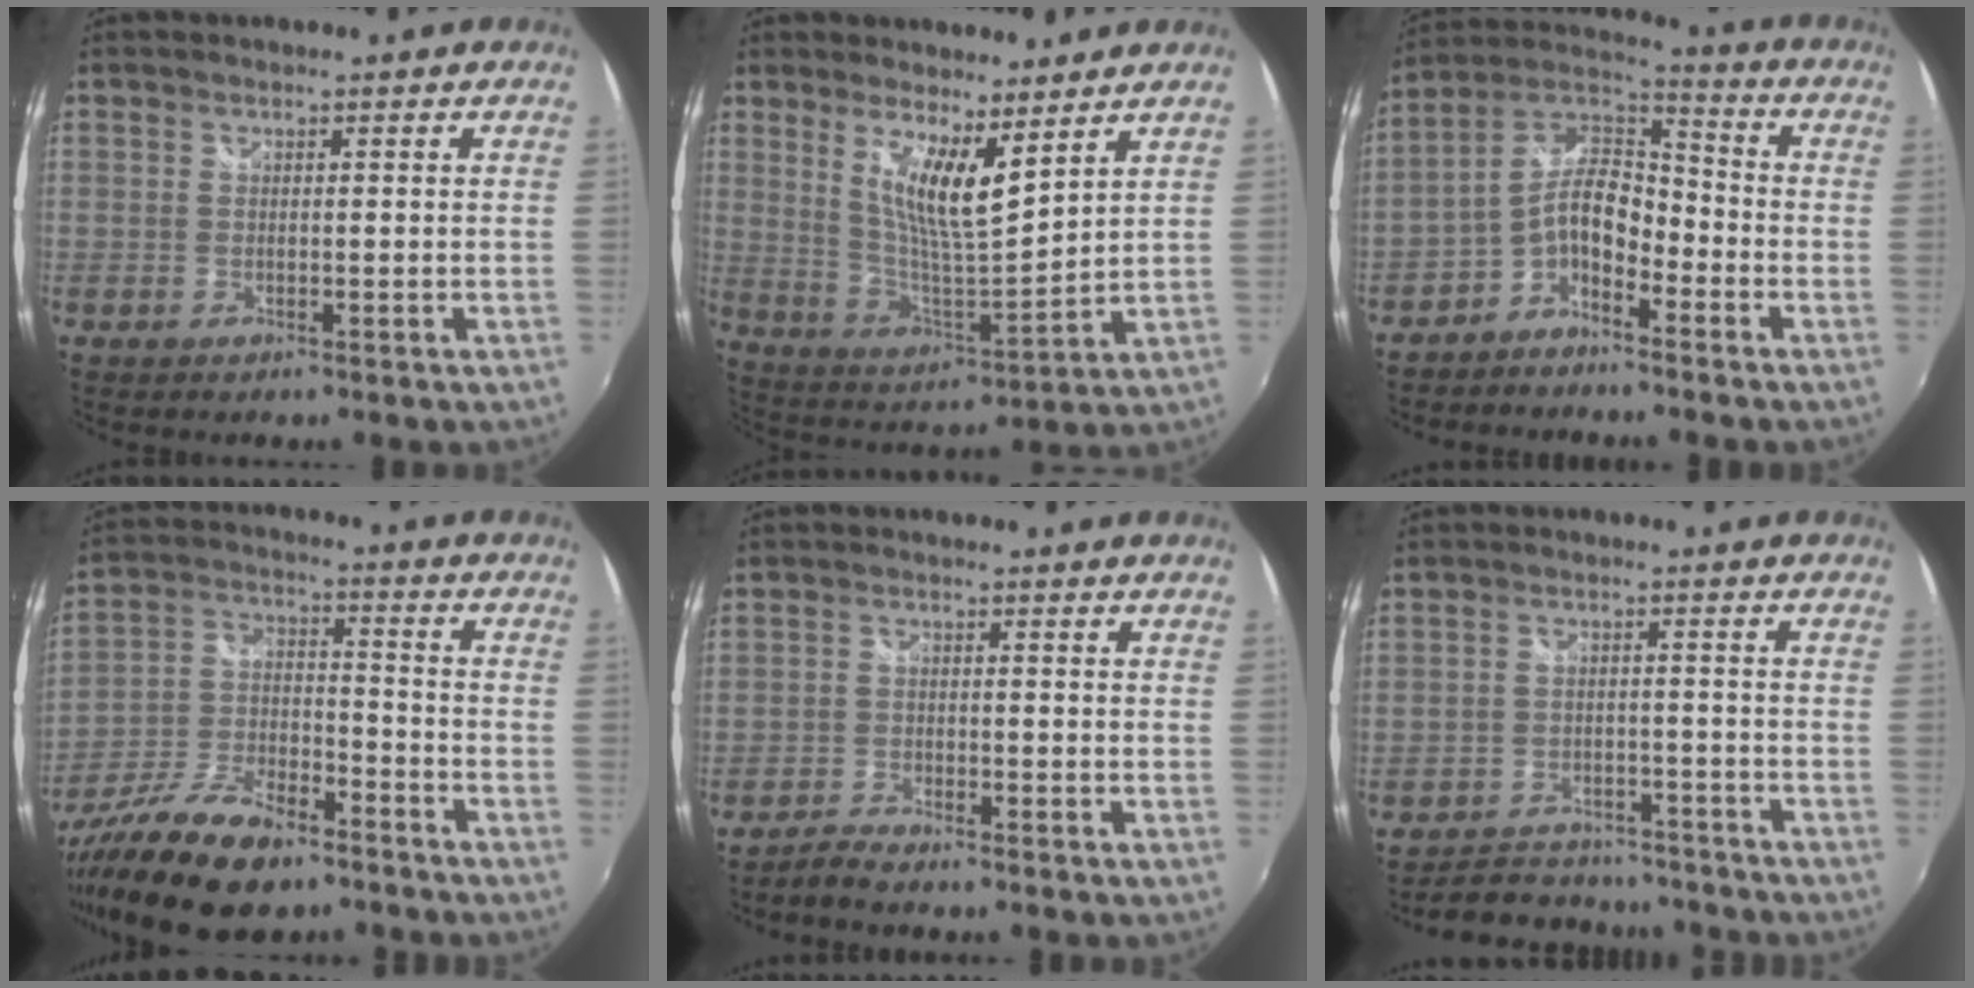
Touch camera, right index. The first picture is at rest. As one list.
[{"total": 10.9, "force": [6.5, 1.9, 8.6], "torque": [-0.150, -0.014, 0.122]}, {"total": 9.0, "force": [-4.5, 4.3, 6.5], "torque": [-0.142, 0.020, -0.088]}, {"total": 17.3, "force": [-12.1, 6.8, 10.2], "torque": [-0.216, -0.025, -0.218]}, {"total": 2.8, "force": [-2.7, 0.3, 0.6], "torque": [-0.026, -0.005, -0.055]}, {"total": 12.3, "force": [-10.8, 5.1, 3.0], "torque": [-0.078, 0.021, -0.139]}]